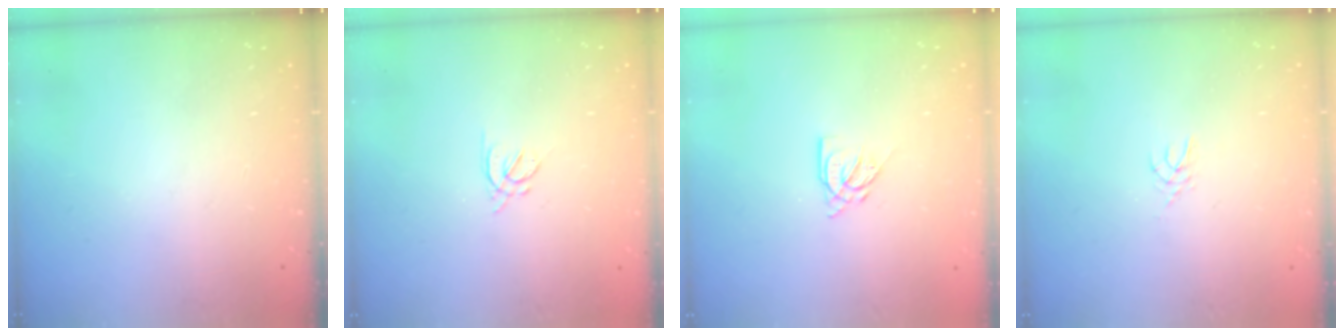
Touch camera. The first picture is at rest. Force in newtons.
{"total": 2.8, "press": 2.8, "slide": 0.7}
{"total": 5.0, "press": 5.0, "slide": 0.5}
{"total": 2.5, "press": 2.4, "slide": 0.4}